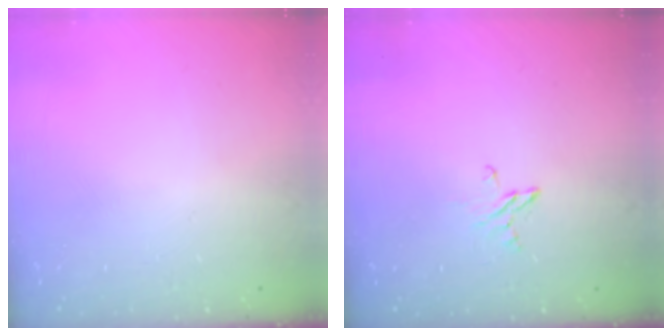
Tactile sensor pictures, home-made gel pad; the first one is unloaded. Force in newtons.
{"total": 3.4, "press": 3.4, "slide": 0.4}